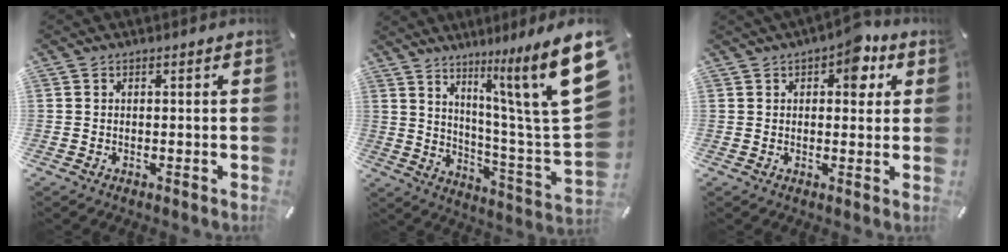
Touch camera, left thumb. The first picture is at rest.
{"total": 22.4, "force": [11.7, 3.2, 18.9], "torque": [-0.266, -0.097, 0.179]}
{"total": 8.2, "force": [3.9, 4.5, 5.6], "torque": [-0.055, -0.015, 0.058]}